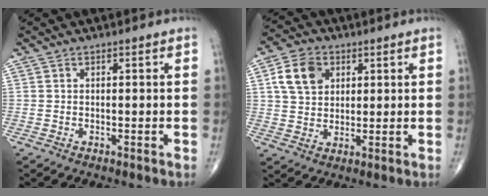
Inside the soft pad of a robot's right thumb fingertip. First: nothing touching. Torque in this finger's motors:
{"motor_torque": [-0.10, 1.41, 0.94, 0.51, 0.06]}